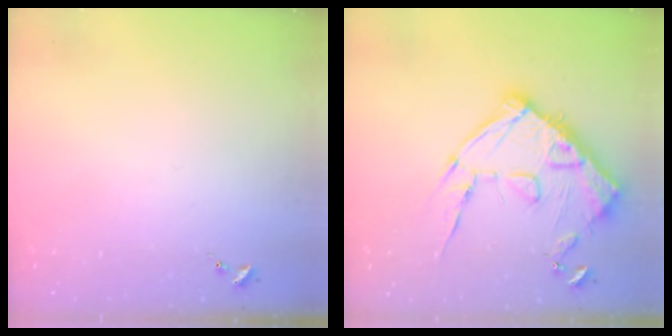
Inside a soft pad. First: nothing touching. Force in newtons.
{"total": 17.2, "press": 17.2, "slide": 1.3}